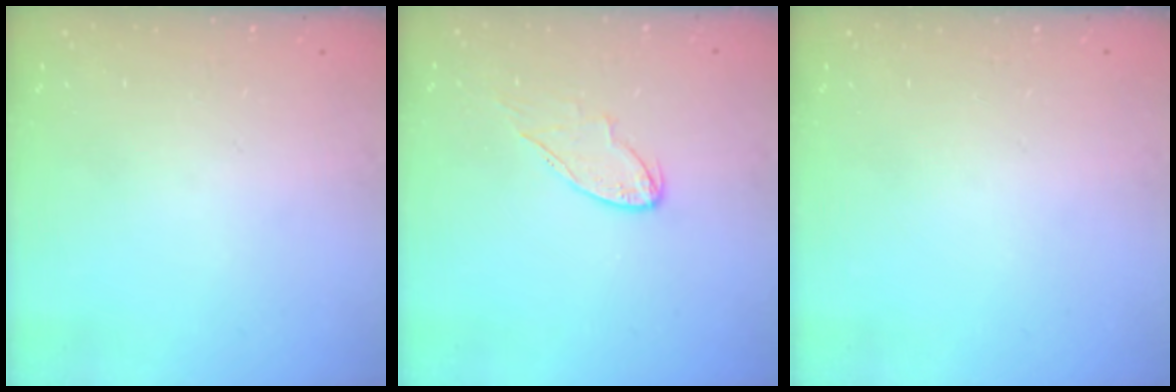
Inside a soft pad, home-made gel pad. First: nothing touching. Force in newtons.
{"total": 5.9, "press": 5.9, "slide": 0.6}
{"total": 0.0}